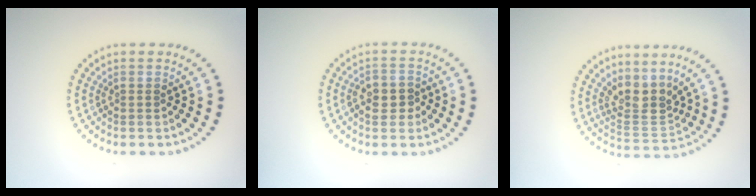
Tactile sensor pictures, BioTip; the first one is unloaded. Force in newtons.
{"total": 2.3, "press": 2.2, "slide": 0.6}
{"total": 3.3, "press": 2.5, "slide": 2.2}